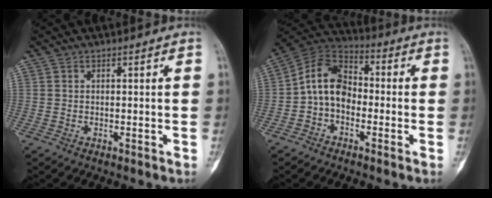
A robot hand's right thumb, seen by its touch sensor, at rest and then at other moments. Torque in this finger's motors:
{"motor_torque": [1.49, 1.38, 0.67, -0.70, 0.08]}